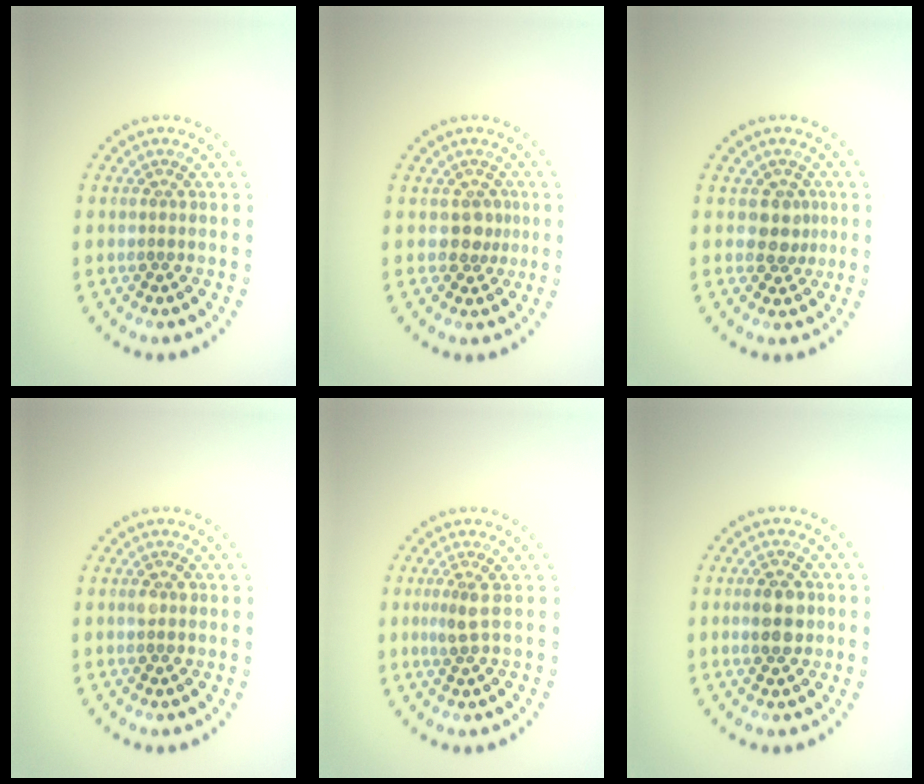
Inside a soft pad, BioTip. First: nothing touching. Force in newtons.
{"total": 1.8, "press": 1.5, "slide": 1.0}
{"total": 2.1, "press": 1.8, "slide": 1.0}
{"total": 1.4, "press": 1.4, "slide": 0.0}
{"total": 1.7, "press": 1.2, "slide": 1.1}
{"total": 3.4, "press": 3.3, "slide": 0.2}